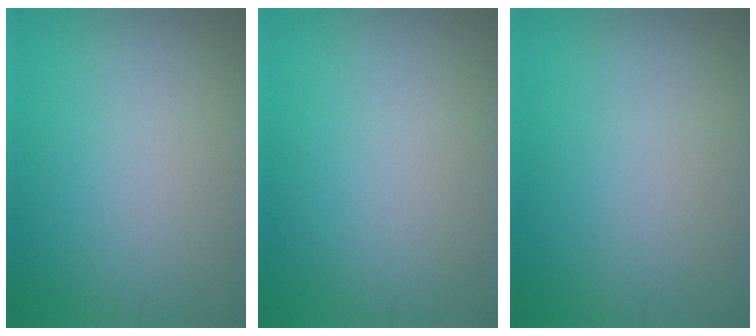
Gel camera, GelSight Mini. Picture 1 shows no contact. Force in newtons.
{"total": 0.0}
{"total": 0.0}